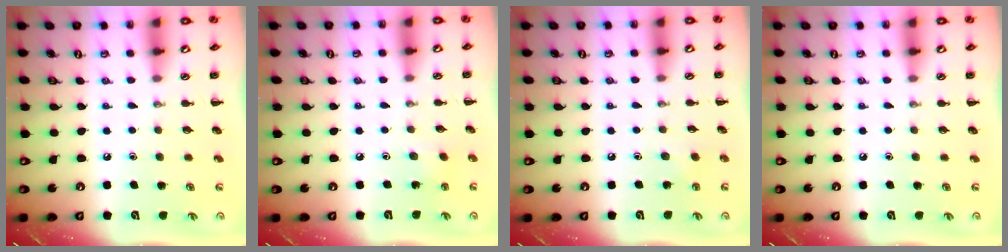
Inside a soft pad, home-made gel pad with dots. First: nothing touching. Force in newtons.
{"total": 2.2, "press": 2.1, "slide": 0.7}
{"total": 4.0, "press": 3.9, "slide": 1.0}
{"total": 0.0}